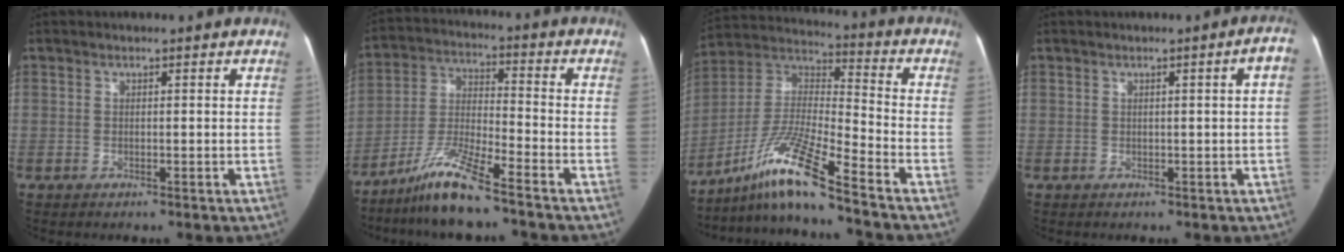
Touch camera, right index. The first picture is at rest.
{"total": 9.9, "force": [-7.8, 0.1, 6.2], "torque": [-0.134, -0.019, -0.148]}
{"total": 14.7, "force": [-10.7, -0.6, 10.0], "torque": [-0.213, -0.004, -0.196]}
{"total": 2.7, "force": [0.3, 0.0, 2.7], "torque": [-0.028, 0.008, 0.003]}